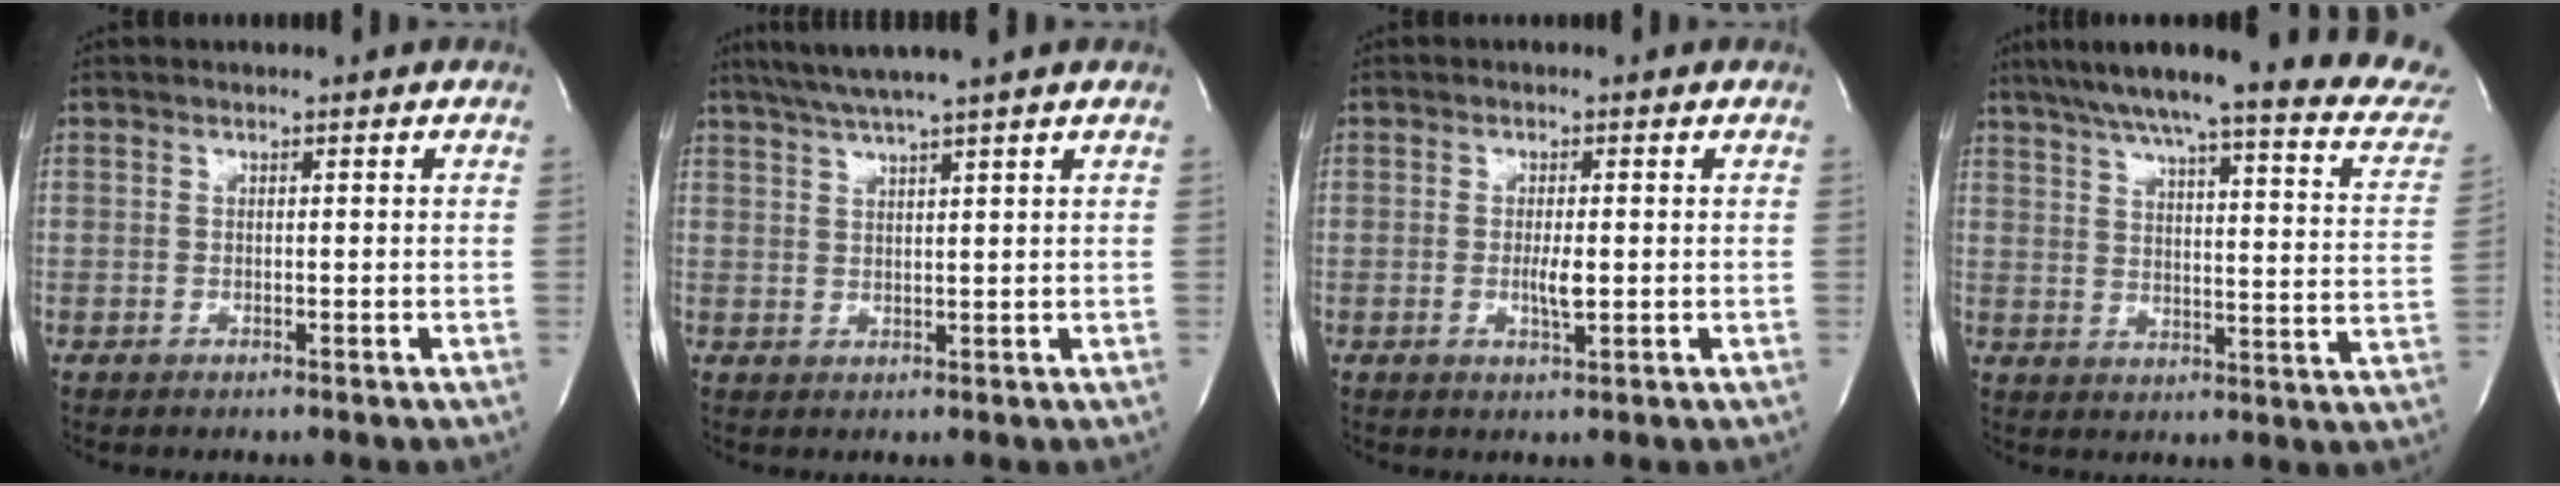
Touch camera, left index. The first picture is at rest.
{"total": 6.3, "force": [5.1, -1.5, 3.5], "torque": [-0.059, 0.014, 0.087]}
{"total": 2.7, "force": [-0.3, 0.5, 2.7], "torque": [-0.052, -0.004, -0.004]}
{"total": 23.7, "force": [20.6, 1.7, 11.7], "torque": [-0.165, -0.046, 0.252]}